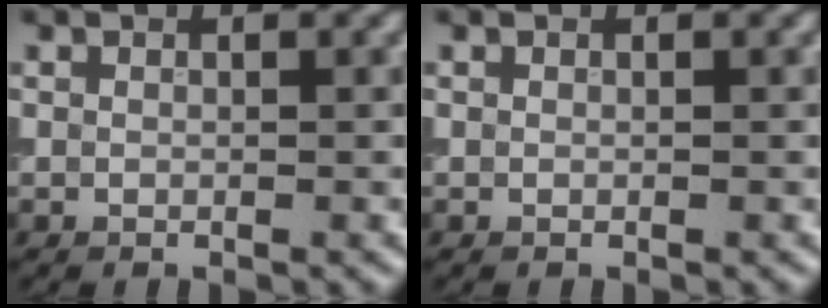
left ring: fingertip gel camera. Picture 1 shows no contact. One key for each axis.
{"total": 0.0}